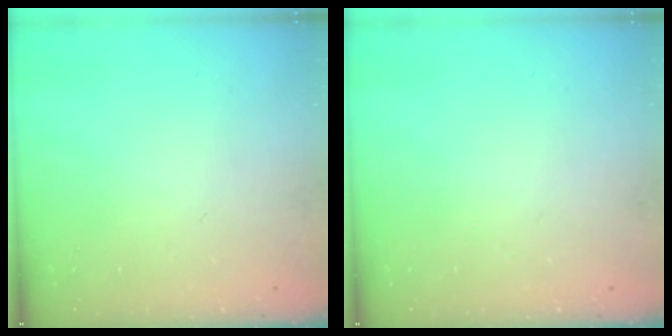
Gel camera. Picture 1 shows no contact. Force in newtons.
{"total": 0.0}